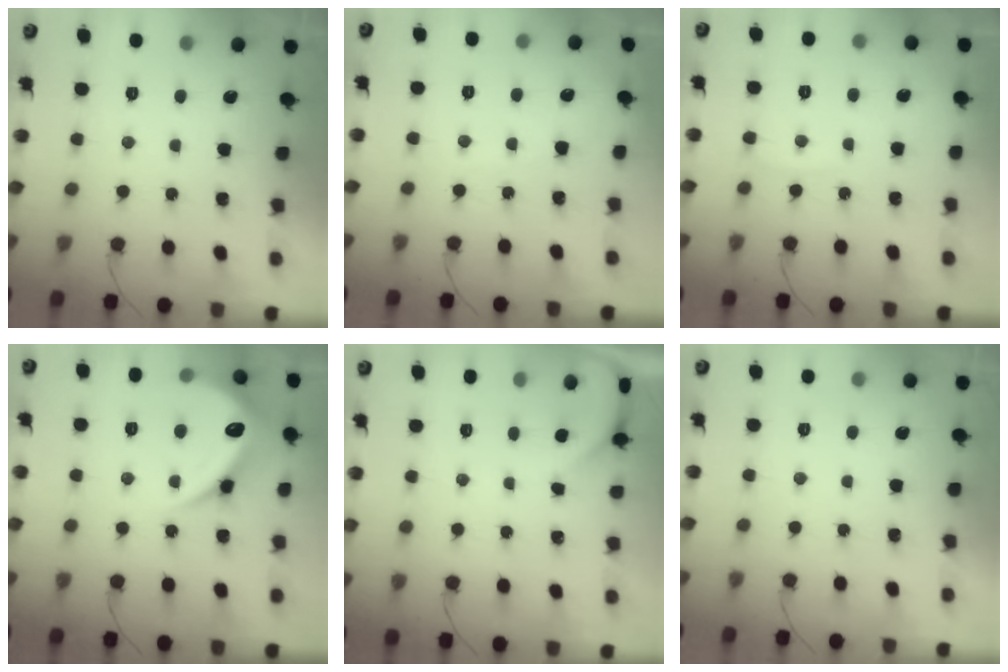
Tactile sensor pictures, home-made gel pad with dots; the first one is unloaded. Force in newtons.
{"total": 2.9, "press": 2.9, "slide": 0.4}
{"total": 3.3, "press": 3.2, "slide": 0.4}
{"total": 16.1, "press": 16.1, "slide": 0.3}
{"total": 0.8, "press": 0.7, "slide": 0.2}
{"total": 0.0}